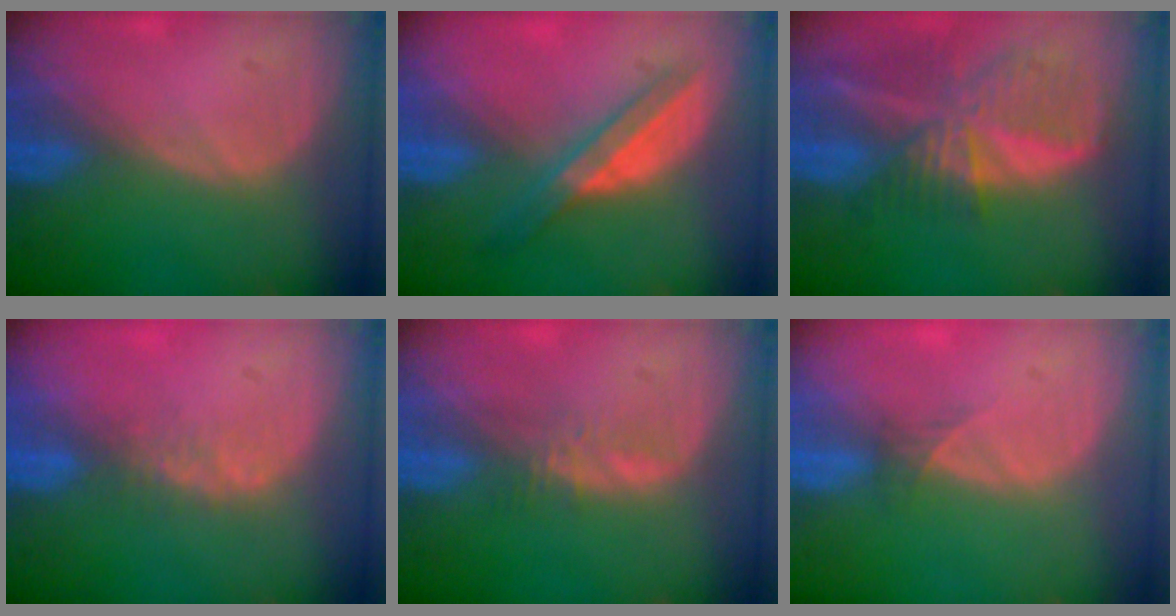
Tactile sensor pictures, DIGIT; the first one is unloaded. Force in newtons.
{"total": 6.1, "press": 5.4, "slide": 2.9}
{"total": 9.5, "press": 8.2, "slide": 4.7}
{"total": 2.5, "press": 1.9, "slide": 1.5}
{"total": 2.2, "press": 2.1, "slide": 0.2}
{"total": 1.3, "press": 1.0, "slide": 0.8}